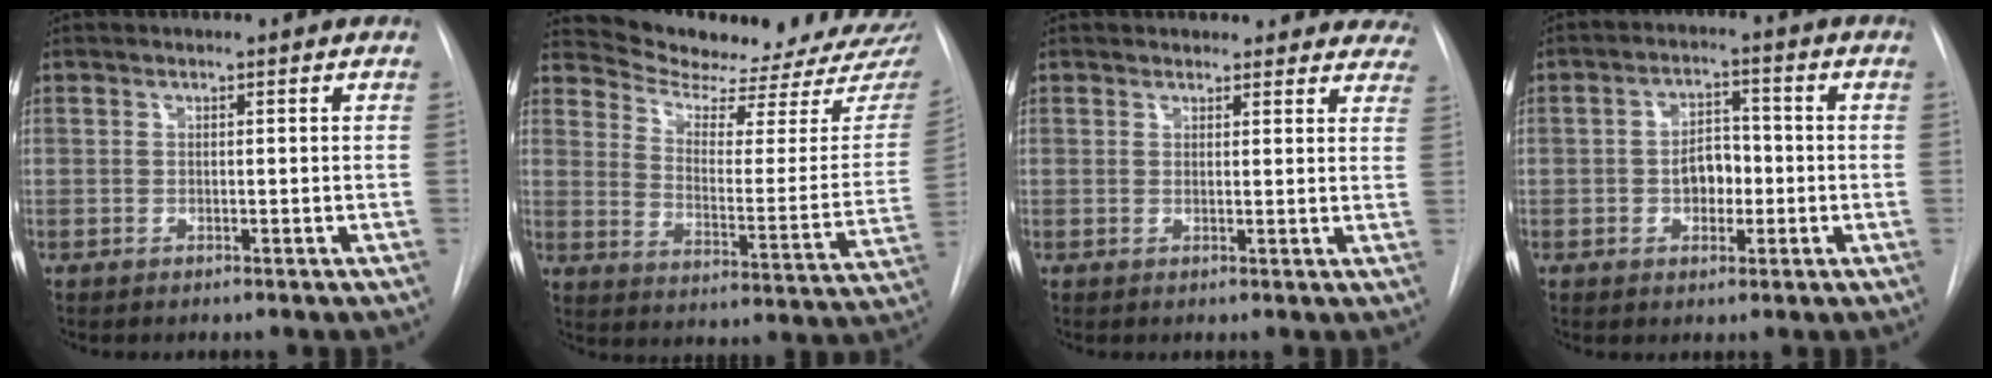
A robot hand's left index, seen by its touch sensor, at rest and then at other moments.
{"total": 21.5, "force": [20.3, 1.8, 6.7], "torque": [-0.096, -0.100, 0.260]}
{"total": 12.2, "force": [11.3, 4.3, 1.2], "torque": [0.032, -0.013, 0.097]}
{"total": 4.9, "force": [-0.9, 3.2, 3.5], "torque": [-0.056, 0.016, -0.015]}